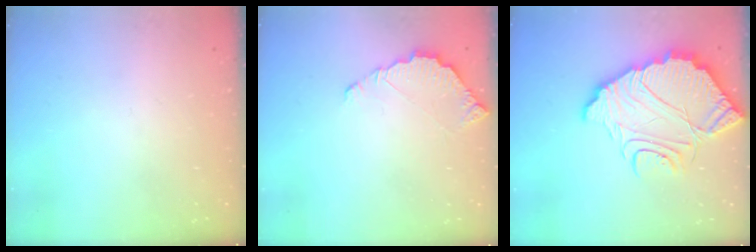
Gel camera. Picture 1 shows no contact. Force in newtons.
{"total": 5.4, "press": 5.4, "slide": 0.4}
{"total": 15.3, "press": 15.3, "slide": 1.4}